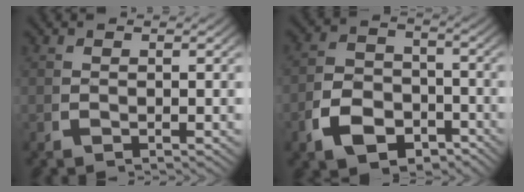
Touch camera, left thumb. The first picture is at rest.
{"total": 7.6, "force": [-3.2, 5.8, 3.8], "torque": [-0.060, -0.028, -0.047]}